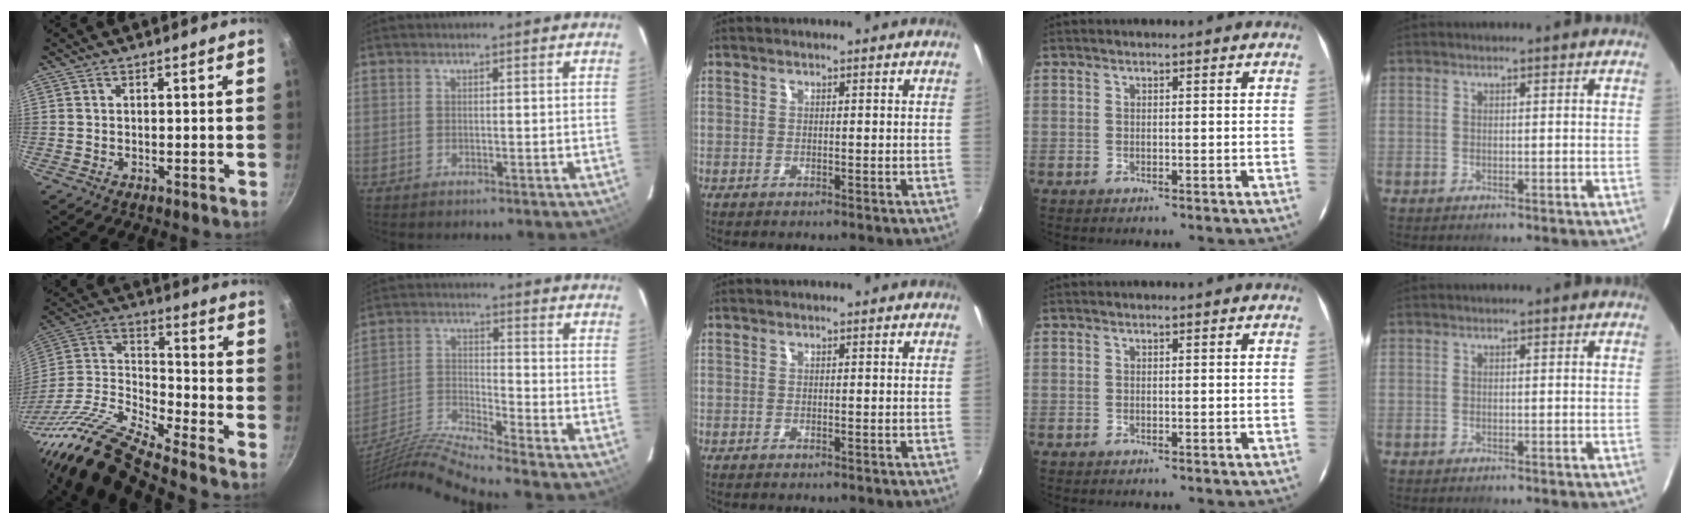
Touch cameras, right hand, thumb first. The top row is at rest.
{"thumb": {"total": 20.3, "force": [-16.8, 3.8, 10.7], "torque": [-0.178, 0.081, -0.340]}, "index": {"total": 13.5, "force": [-12.1, -3.0, 5.1], "torque": [-0.108, -0.021, -0.232]}}